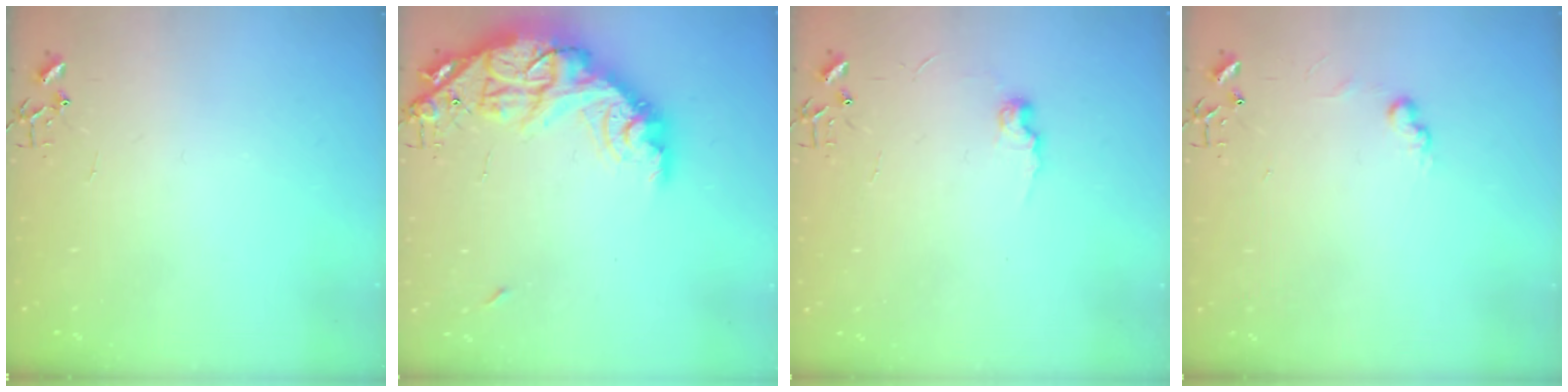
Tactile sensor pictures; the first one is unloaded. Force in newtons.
{"total": 20.6, "press": 20.5, "slide": 1.6}
{"total": 6.5, "press": 6.4, "slide": 0.8}
{"total": 6.6, "press": 6.6, "slide": 0.5}